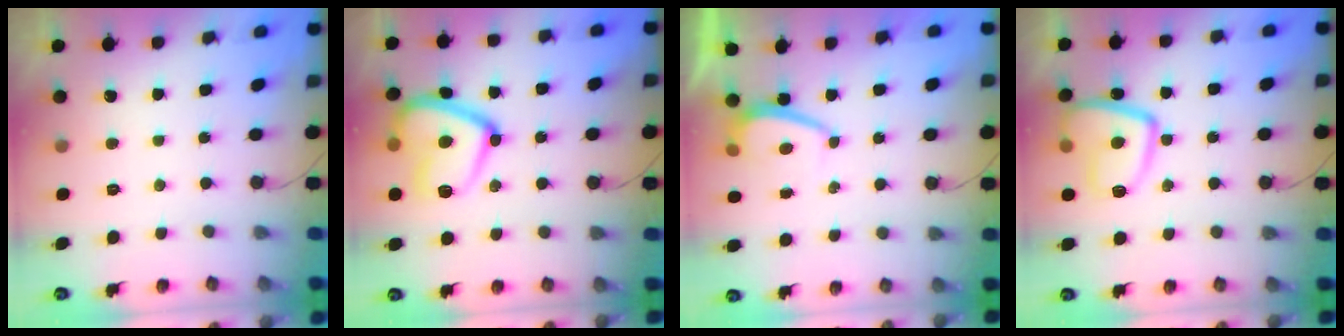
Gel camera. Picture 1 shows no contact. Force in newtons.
{"total": 17.2, "press": 17.1, "slide": 1.4}
{"total": 1.2, "press": 1.1, "slide": 0.5}
{"total": 13.3, "press": 13.3, "slide": 1.5}